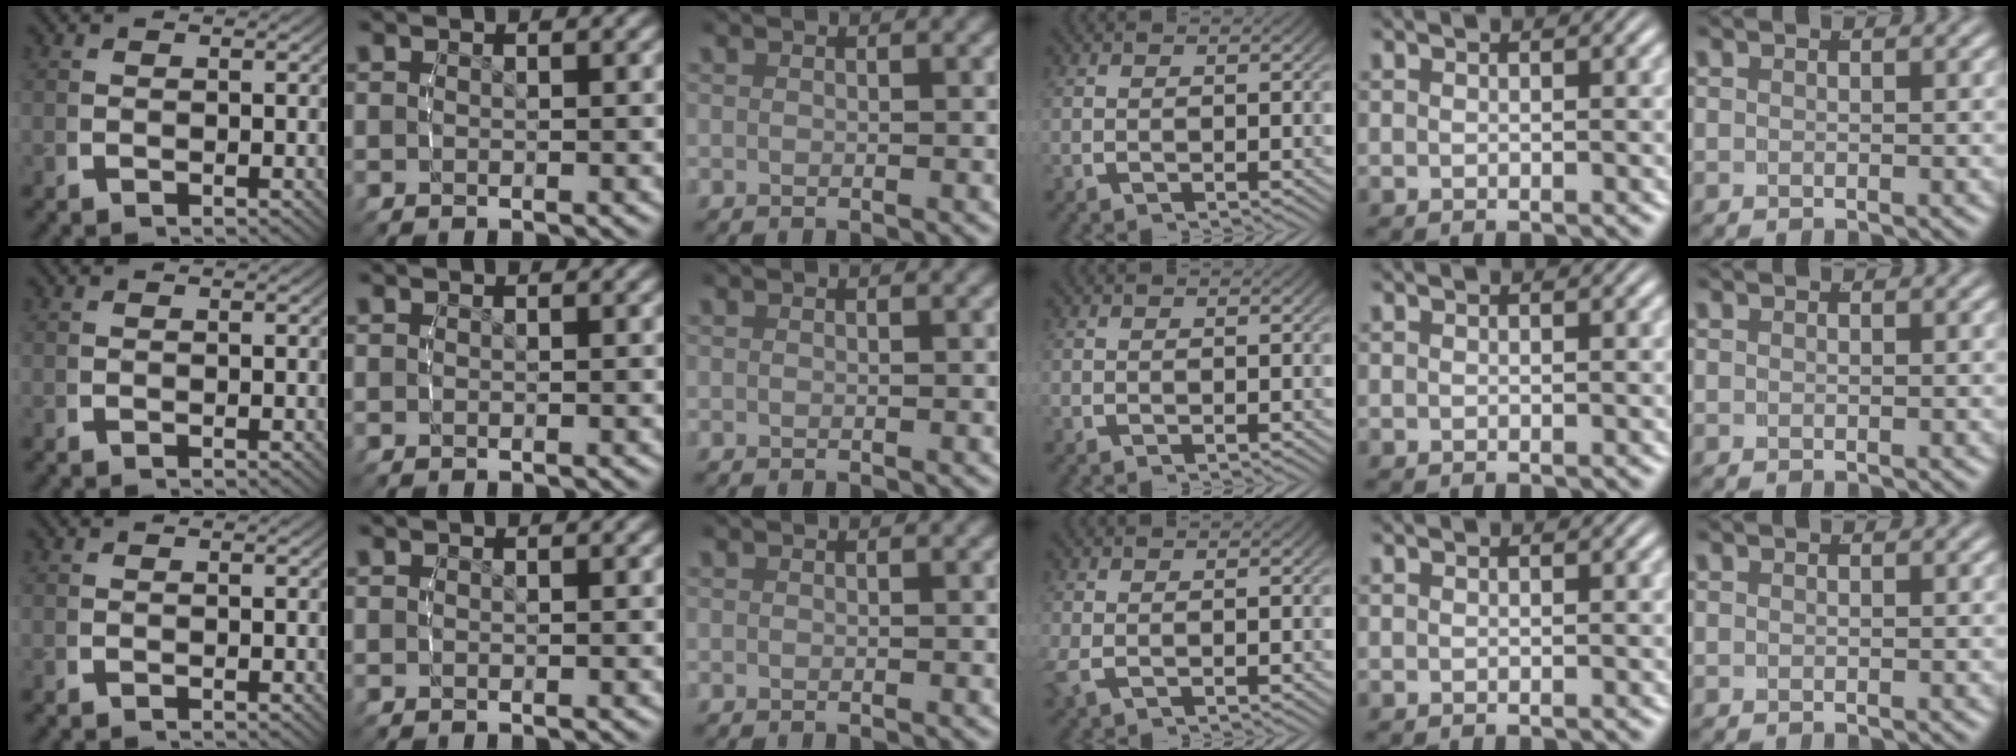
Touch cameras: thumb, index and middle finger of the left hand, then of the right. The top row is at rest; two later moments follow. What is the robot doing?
{"motion": "lift_and_place", "object": "button"}